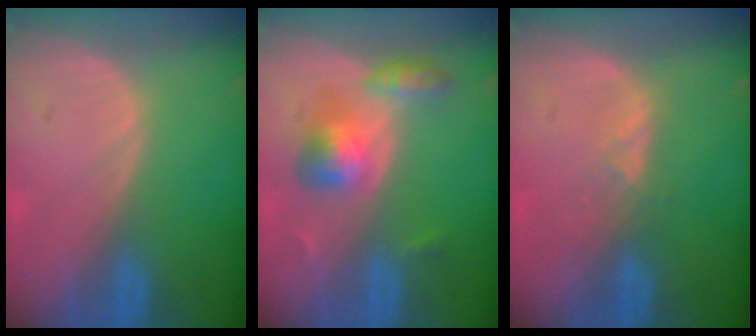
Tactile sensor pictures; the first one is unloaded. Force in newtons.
{"total": 5.6, "press": 5.4, "slide": 1.5}
{"total": 1.6, "press": 1.6, "slide": 0.3}